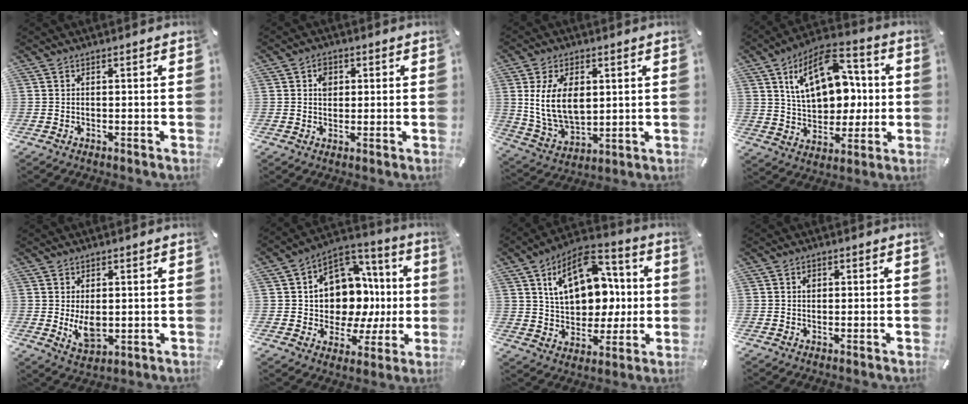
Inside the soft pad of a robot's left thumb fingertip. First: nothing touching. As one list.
[{"total": 3.4, "force": [0.7, 2.8, 1.7], "torque": [-0.014, -0.002, 0.004]}, {"total": 12.8, "force": [2.8, 8.5, 9.2], "torque": [-0.203, -0.001, 0.049]}, {"total": 18.1, "force": [5.1, 12.2, 12.5], "torque": [-0.212, -0.013, 0.091]}, {"total": 6.5, "force": [0.3, 4.2, 4.9], "torque": [-0.090, -0.007, 0.006]}, {"total": 14.1, "force": [1.4, 12.0, 7.2], "torque": [-0.093, -0.038, 0.035]}, {"total": 18.1, "force": [5.0, 12.8, 11.8], "torque": [-0.198, -0.013, 0.095]}, {"total": 1.4, "force": [0.3, 1.2, 0.6], "torque": [-0.006, 0.002, 0.003]}]